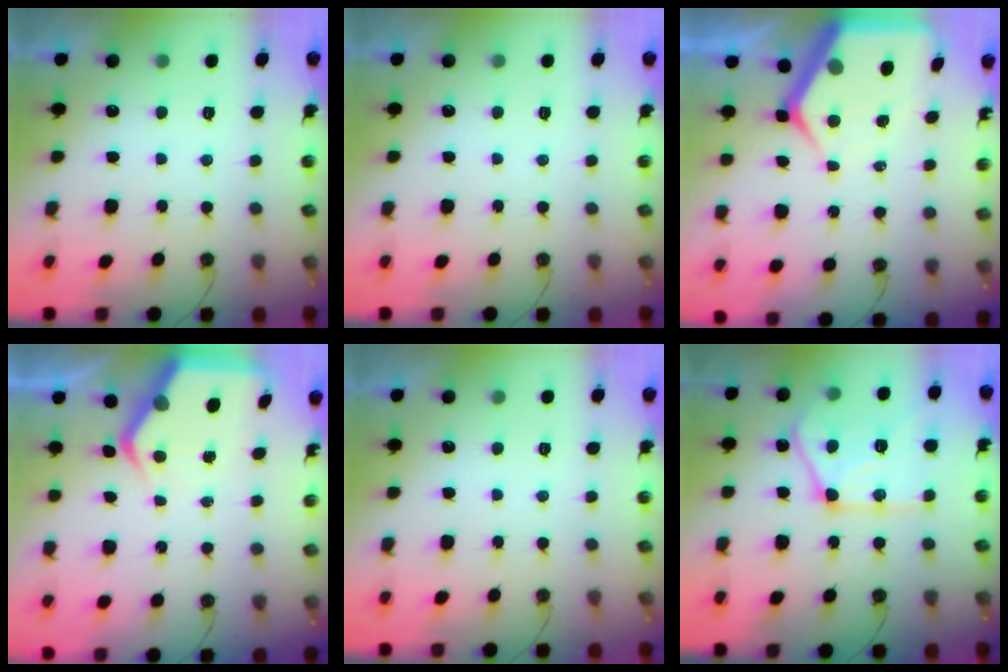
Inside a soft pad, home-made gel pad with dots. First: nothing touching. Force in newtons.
{"total": 0.0}
{"total": 9.1, "press": 9.0, "slide": 0.8}
{"total": 6.3, "press": 6.3, "slide": 0.6}
{"total": 0.0}
{"total": 18.4, "press": 18.2, "slide": 2.3}